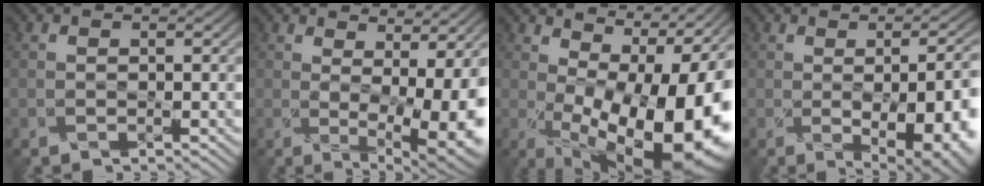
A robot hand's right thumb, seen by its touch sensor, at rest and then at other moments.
{"total": 9.6, "force": [-0.1, 4.5, 8.4], "torque": [-0.105, -0.017, 0.023]}
{"total": 15.2, "force": [-0.4, 8.8, 12.3], "torque": [-0.145, -0.033, 0.028]}
{"total": 14.1, "force": [-3.5, 7.1, 11.7], "torque": [-0.097, -0.011, -0.013]}